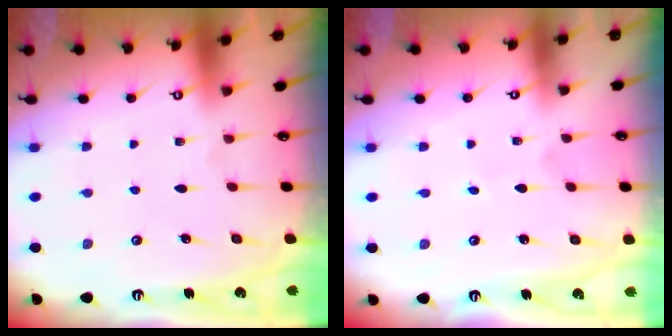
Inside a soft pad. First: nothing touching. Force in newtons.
{"total": 0.7, "press": 0.7, "slide": 0.0}